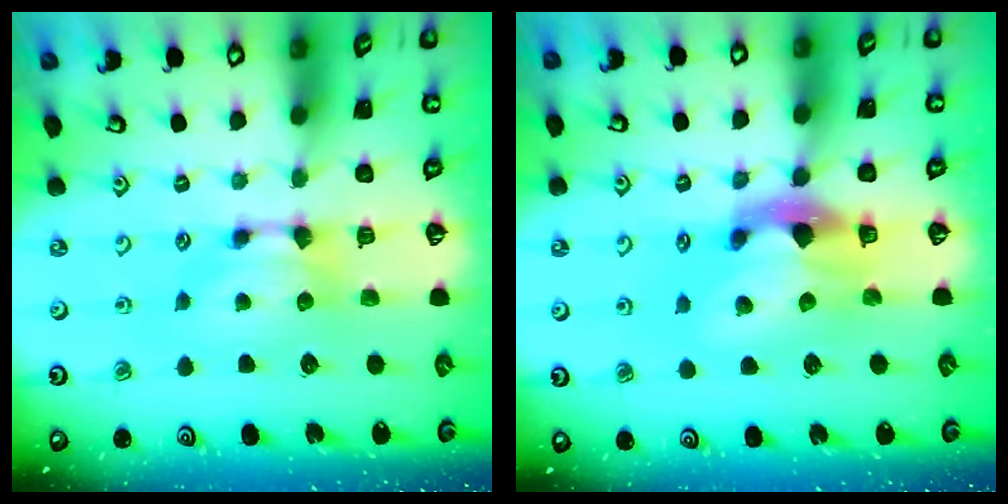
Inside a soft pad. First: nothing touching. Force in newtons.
{"total": 5.5, "press": 5.1, "slide": 2.1}